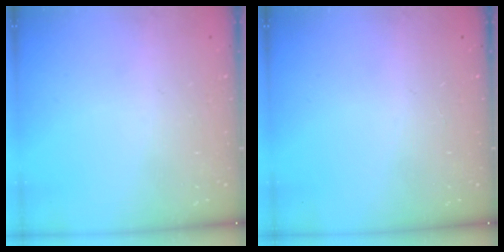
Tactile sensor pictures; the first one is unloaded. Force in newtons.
{"total": 0.0}